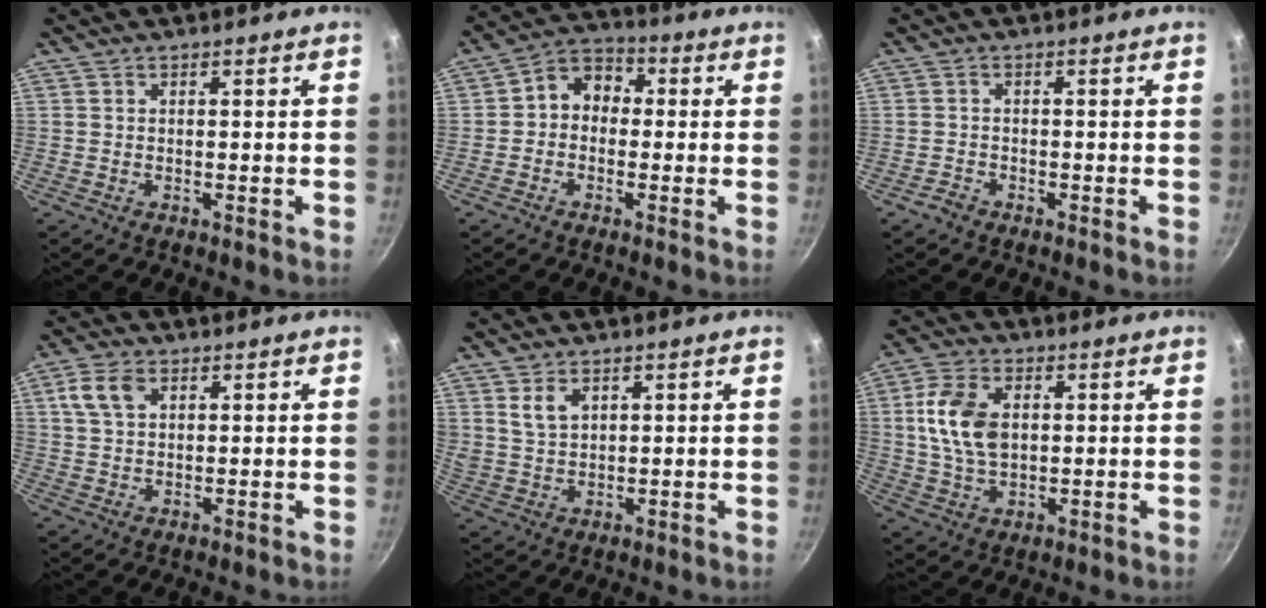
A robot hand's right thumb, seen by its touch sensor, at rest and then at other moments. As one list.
[{"total": 7.2, "force": [-0.1, 5.9, 4.1], "torque": [-0.031, 0.026, -0.026]}, {"total": 1.7, "force": [-1.3, 1.0, 0.4], "torque": [-0.008, 0.015, -0.026]}, {"total": 5.8, "force": [2.2, 3.7, 3.9], "torque": [-0.066, 0.004, 0.041]}, {"total": 3.8, "force": [2.1, 2.5, 2.0], "torque": [-0.029, -0.009, 0.046]}, {"total": 11.1, "force": [1.7, 7.3, 8.3], "torque": [-0.143, 0.004, 0.029]}]